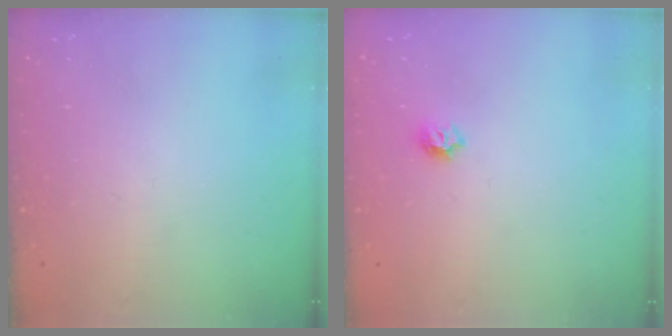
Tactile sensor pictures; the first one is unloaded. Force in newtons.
{"total": 5.5, "press": 5.4, "slide": 0.7}